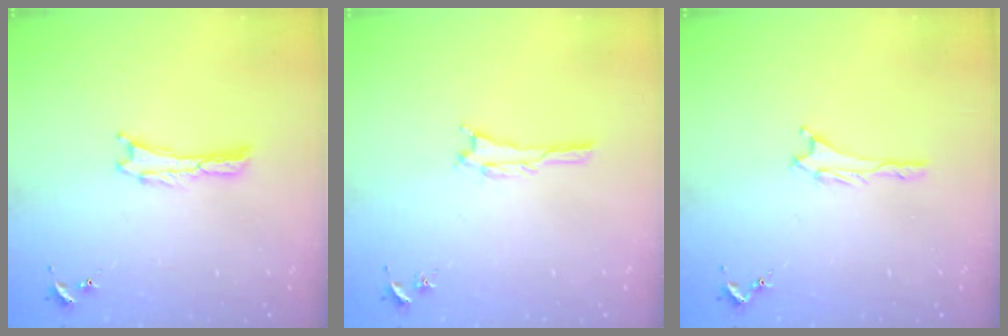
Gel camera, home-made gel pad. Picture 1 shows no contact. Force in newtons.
{"total": 1.1, "press": 1.1, "slide": 0.1}
{"total": 0.8, "press": 0.8, "slide": 0.1}